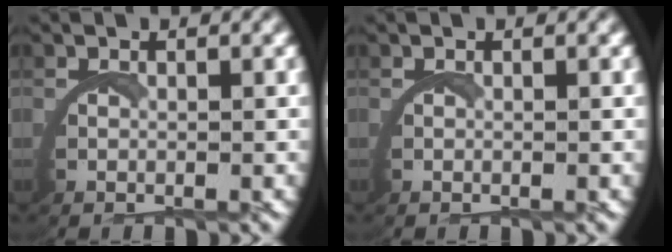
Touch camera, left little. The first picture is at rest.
{"total": 0.0}